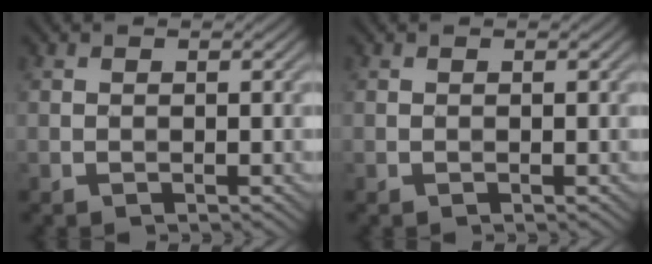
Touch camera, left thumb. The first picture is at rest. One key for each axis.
{"total": 0.0}